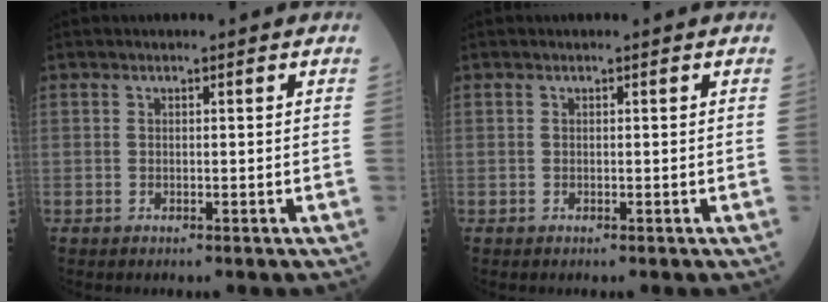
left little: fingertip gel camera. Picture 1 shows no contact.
{"total": 0.0}